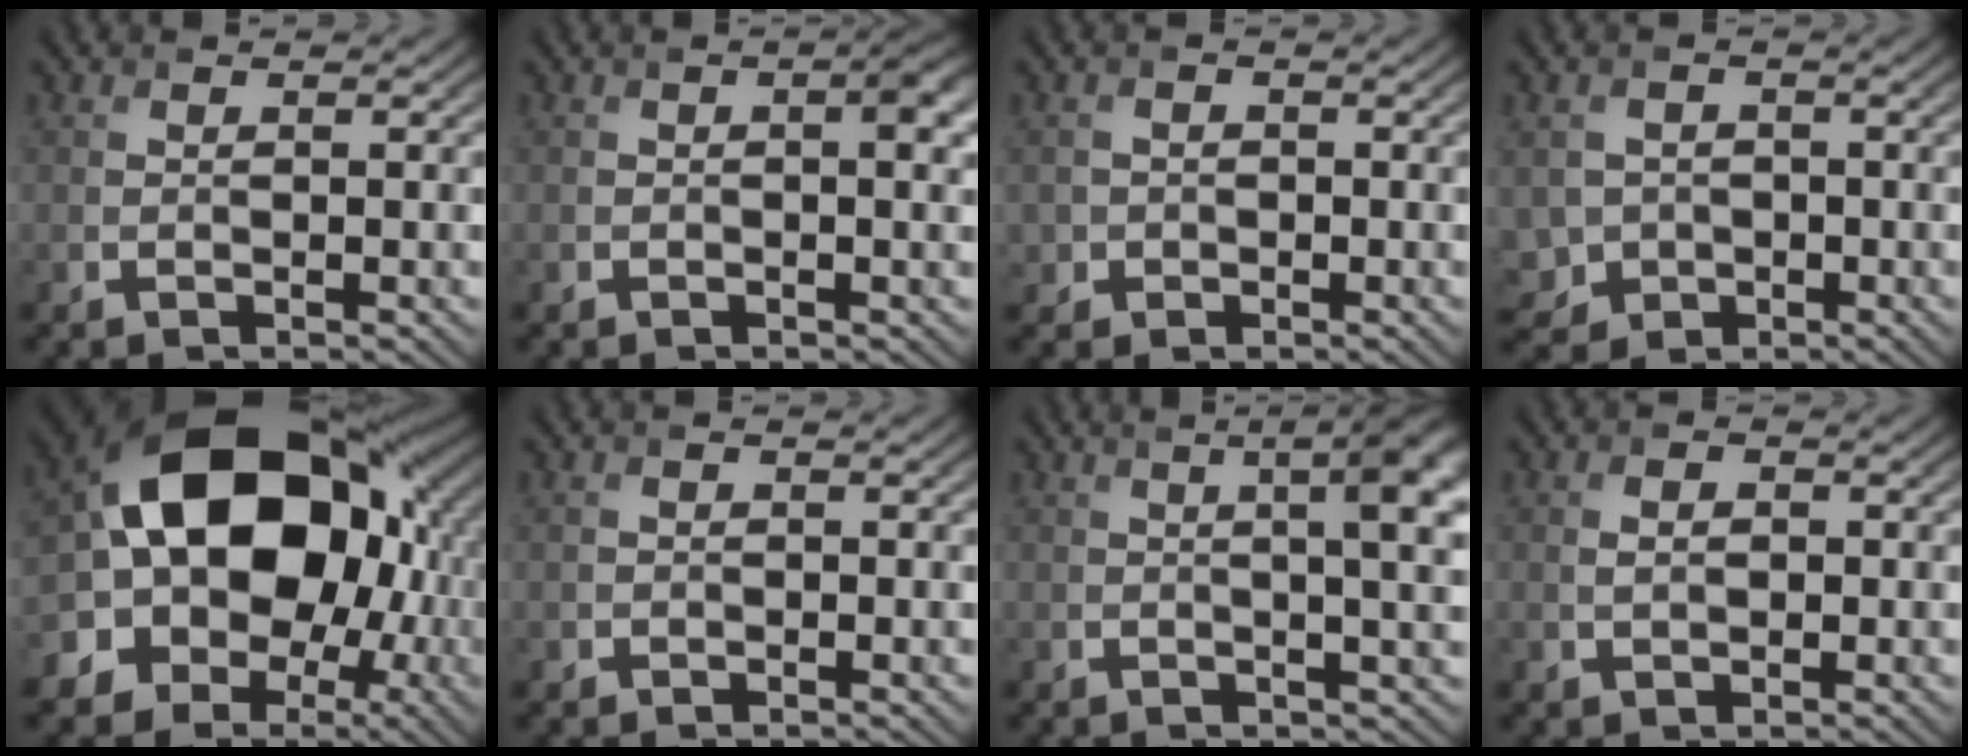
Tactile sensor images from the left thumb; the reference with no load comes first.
{"total": 2.8, "force": [0.2, 1.3, 2.5], "torque": [-0.034, 0.006, 0.001]}
{"total": 1.8, "force": [-0.8, 1.6, 0.1], "torque": [-0.001, -0.001, -0.017]}
{"total": 4.1, "force": [-1.1, 3.6, 1.4], "torque": [-0.042, -0.008, -0.031]}
{"total": 20.4, "force": [-0.2, 15.8, 12.9], "torque": [-0.223, -0.019, -0.005]}
{"total": 0.8, "force": [-0.6, 0.6, 0.0], "torque": [0.000, -0.003, -0.016]}
{"total": 7.3, "force": [1.6, 2.1, 6.9], "torque": [-0.082, 0.019, 0.018]}
{"total": 2.0, "force": [-0.3, 1.3, 1.5], "torque": [-0.027, -0.002, -0.005]}